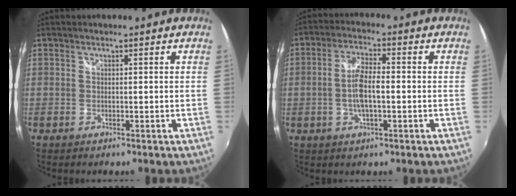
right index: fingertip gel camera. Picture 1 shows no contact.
{"total": 6.5, "force": [-1.0, 1.8, 6.2], "torque": [-0.121, 0.004, -0.019]}